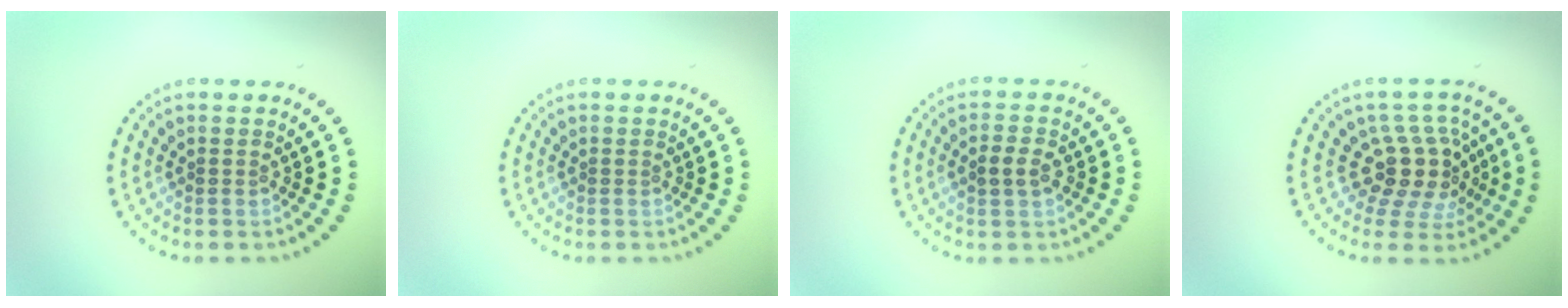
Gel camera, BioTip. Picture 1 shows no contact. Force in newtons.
{"total": 0.0}
{"total": 2.2, "press": 2.2, "slide": 0.2}
{"total": 4.5, "press": 3.4, "slide": 3.0}